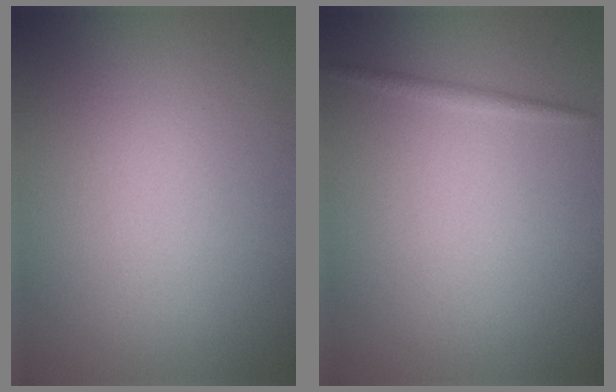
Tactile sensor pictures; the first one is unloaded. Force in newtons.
{"total": 0.8, "press": 0.8, "slide": 0.1}